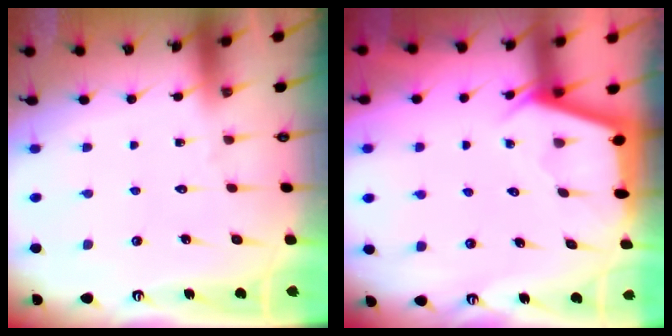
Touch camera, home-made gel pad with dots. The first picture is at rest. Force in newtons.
{"total": 2.9, "press": 2.8, "slide": 0.4}